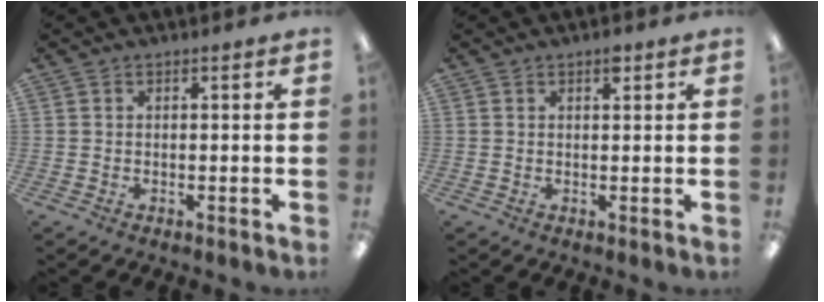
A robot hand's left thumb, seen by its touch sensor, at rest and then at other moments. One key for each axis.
{"total": 1.9, "fx": 1.2, "fy": 0.7, "fz": 1.2, "tx": -0.011, "ty": -0.004, "tz": 0.017}